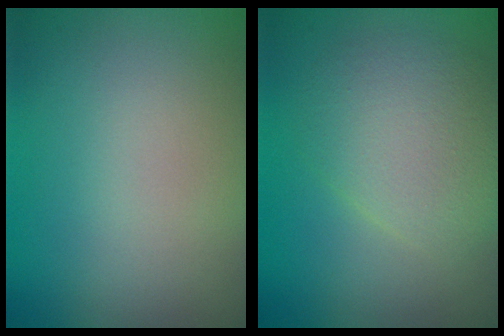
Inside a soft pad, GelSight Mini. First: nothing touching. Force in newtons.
{"total": 4.0, "press": 4.0, "slide": 0.0}